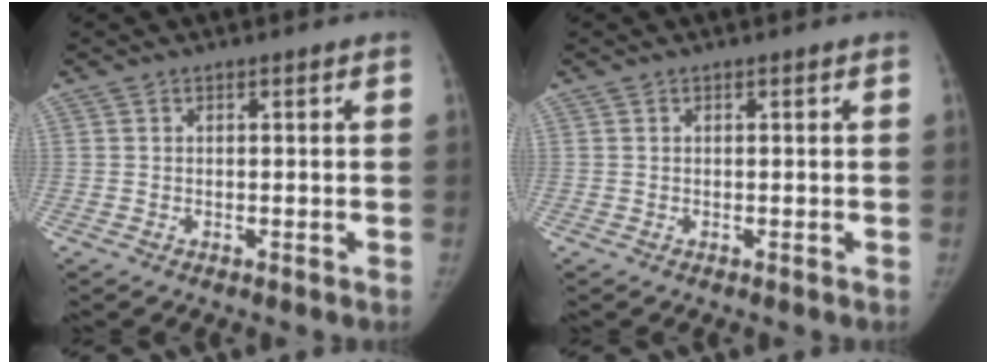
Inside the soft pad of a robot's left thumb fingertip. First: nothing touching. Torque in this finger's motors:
{"motor_torque": [0.17, 0.05, 0.39, -0.25, 0.03]}